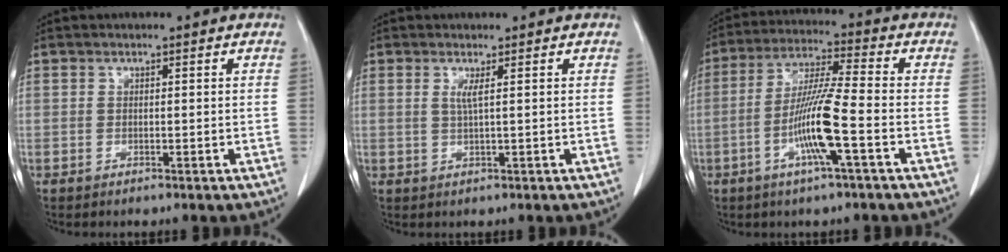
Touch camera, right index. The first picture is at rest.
{"total": 1.5, "force": [0.5, -0.3, 1.4], "torque": [-0.034, -0.003, 0.011]}
{"total": 10.6, "force": [-3.4, -0.2, 10.0], "torque": [-0.198, -0.005, -0.068]}